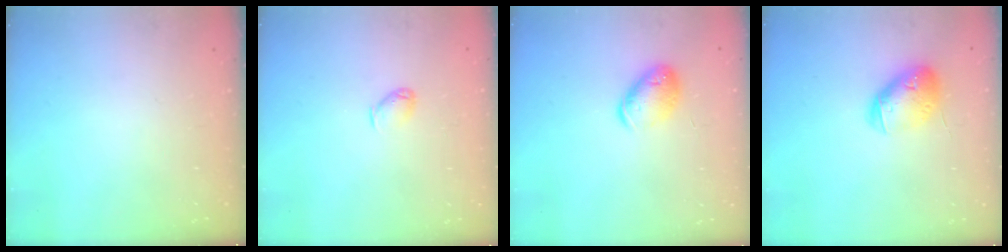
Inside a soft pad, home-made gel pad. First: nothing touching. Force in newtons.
{"total": 3.5, "press": 3.4, "slide": 0.6}
{"total": 11.9, "press": 11.7, "slide": 2.1}
{"total": 12.6, "press": 12.4, "slide": 1.9}